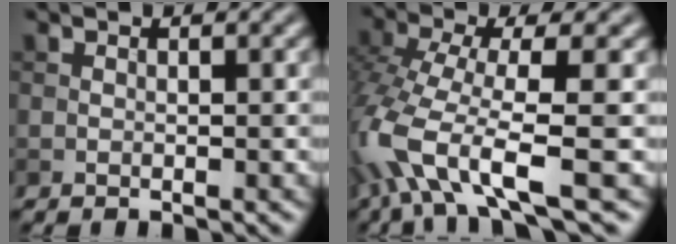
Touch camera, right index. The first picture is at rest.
{"total": 9.8, "force": [-5.0, 3.2, 7.8], "torque": [-0.172, -0.010, -0.101]}